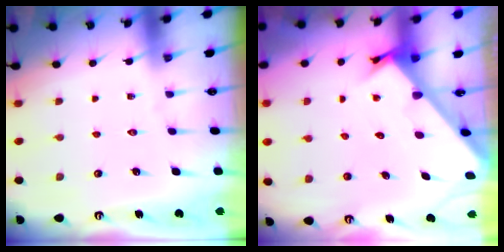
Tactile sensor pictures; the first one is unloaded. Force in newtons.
{"total": 2.2, "press": 2.2, "slide": 0.2}